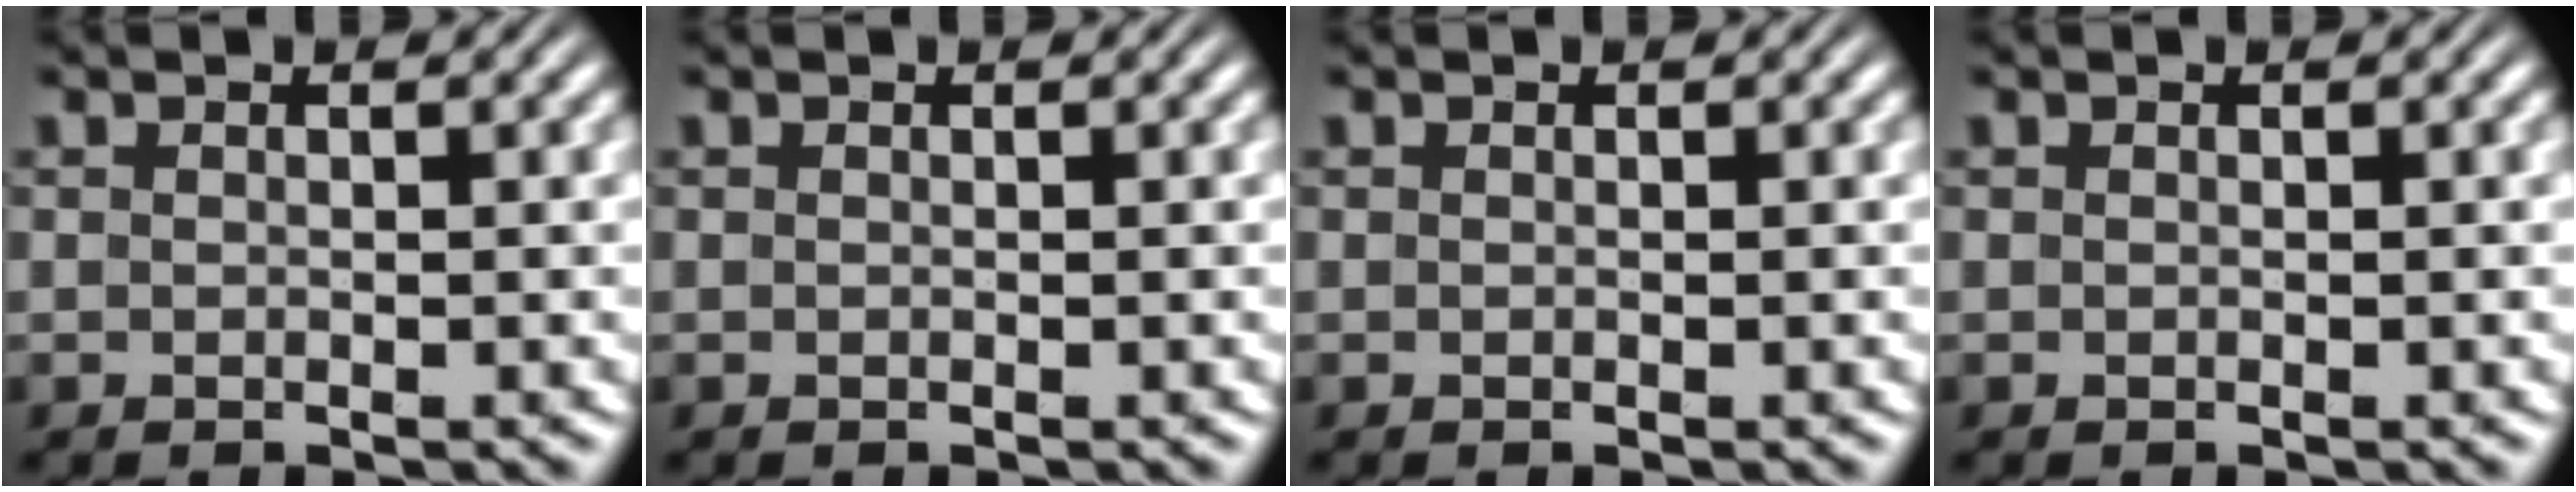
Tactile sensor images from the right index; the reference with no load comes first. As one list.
[{"total": 0.0}, {"total": 0.0}, {"total": 0.0}]